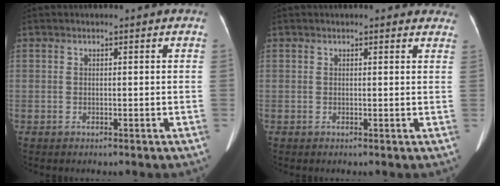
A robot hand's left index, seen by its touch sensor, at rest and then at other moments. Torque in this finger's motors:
{"motor_torque": [0.06, -0.05, 0.00, 0.01]}